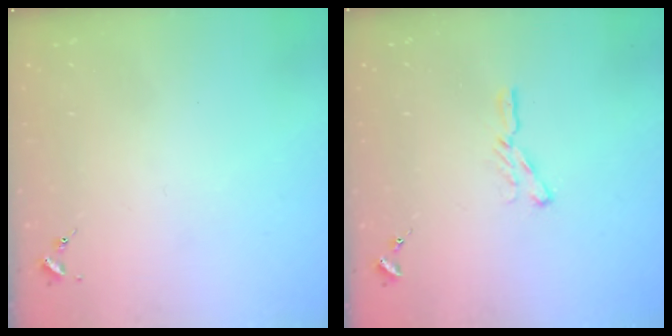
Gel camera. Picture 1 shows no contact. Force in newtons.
{"total": 4.7, "press": 4.6, "slide": 0.6}